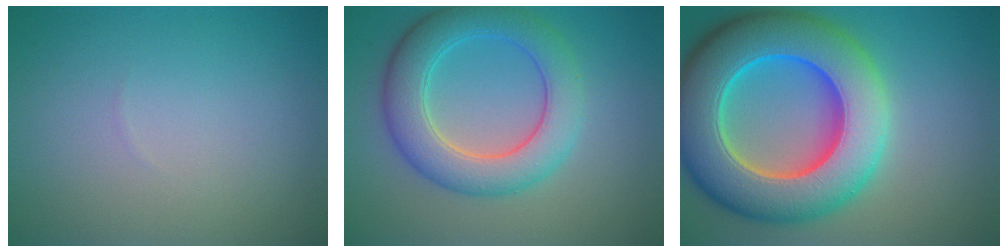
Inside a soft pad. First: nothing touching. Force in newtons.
{"total": 6.4, "press": 6.4, "slide": 0.2}
{"total": 14.0, "press": 13.9, "slide": 0.5}